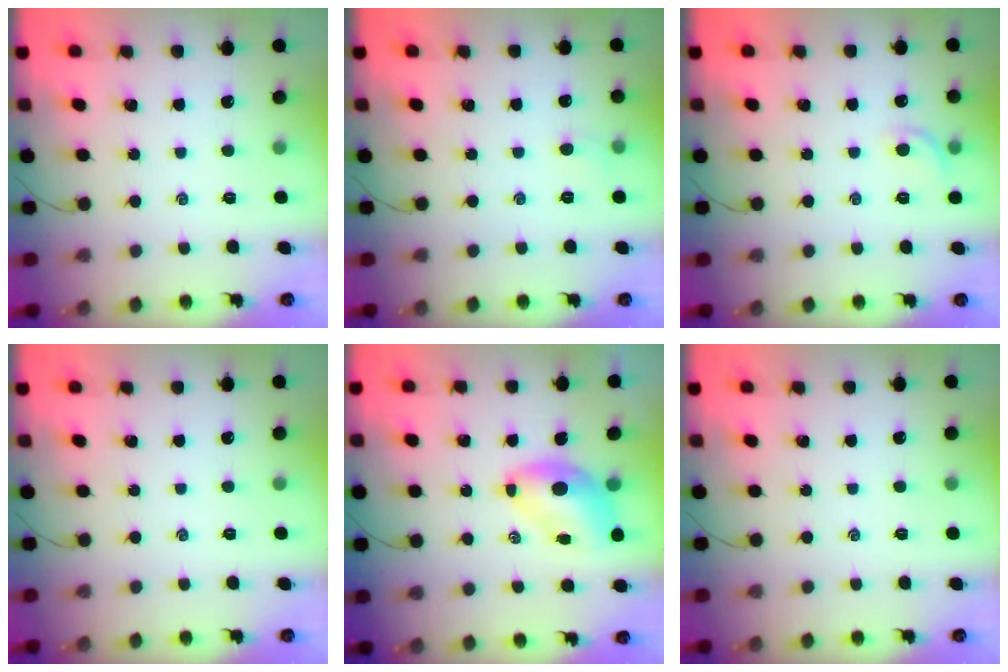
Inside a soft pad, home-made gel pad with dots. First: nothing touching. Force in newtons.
{"total": 3.9, "press": 3.7, "slide": 1.2}
{"total": 5.8, "press": 5.6, "slide": 1.5}
{"total": 0.0}
{"total": 7.0, "press": 6.8, "slide": 1.4}
{"total": 0.0}